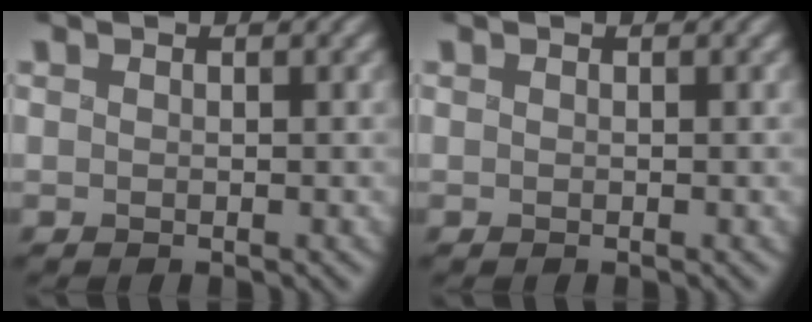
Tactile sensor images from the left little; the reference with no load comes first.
{"total": 0.0}